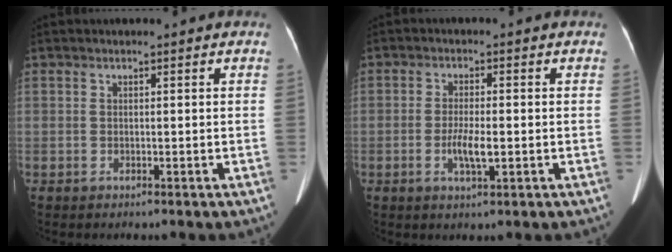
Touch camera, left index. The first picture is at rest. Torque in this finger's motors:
{"motor_torque": [0.01, 0.01, 0.06, 0.04]}